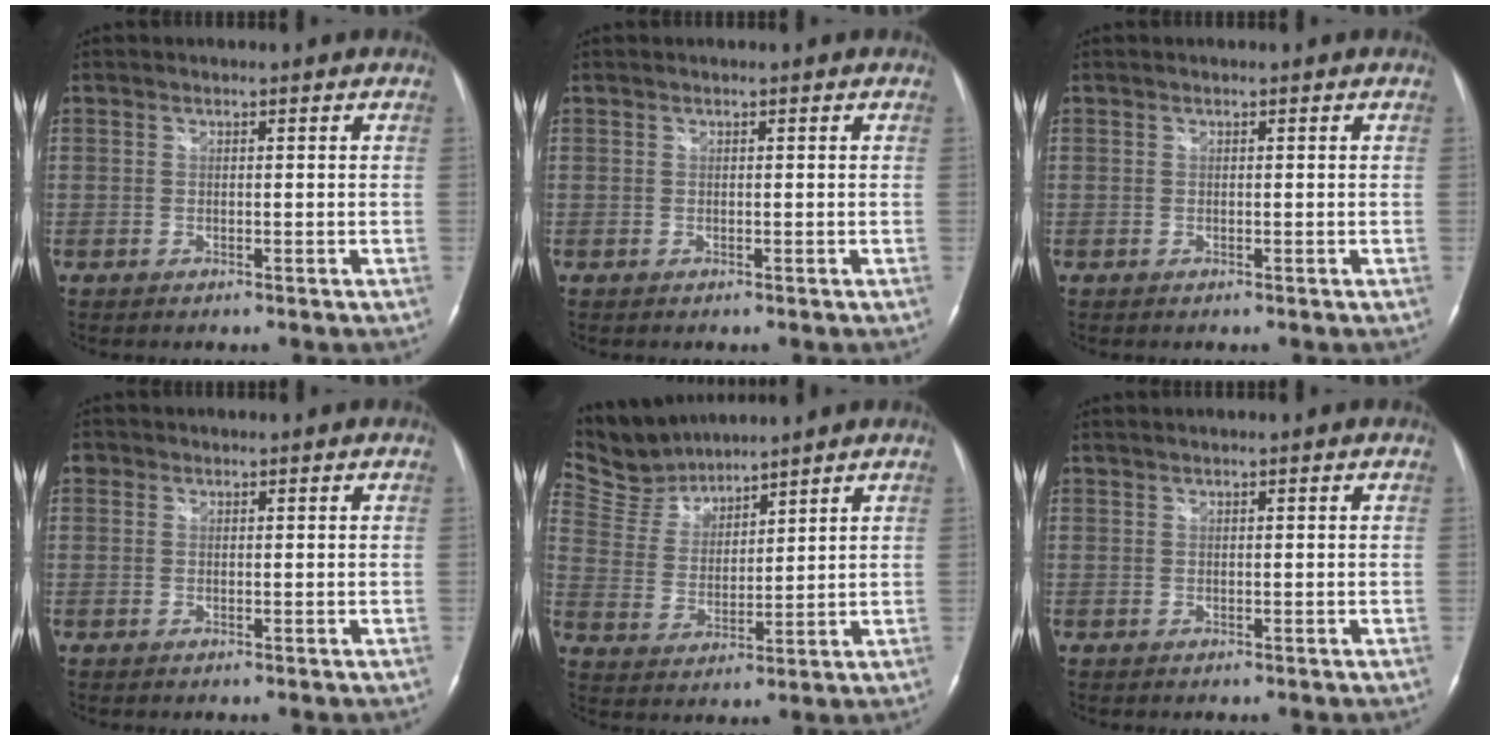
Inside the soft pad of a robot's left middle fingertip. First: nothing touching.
{"total": 0.0}
{"total": 0.0}
{"total": 0.9, "force": [0.4, 0.8, 0.2], "torque": [0.005, 0.005, 0.003]}
{"total": 8.1, "force": [8.0, 1.5, 0.4], "torque": [-0.026, 0.012, 0.176]}
{"total": 0.8, "force": [0.7, -0.1, 0.4], "torque": [-0.012, 0.011, 0.017]}